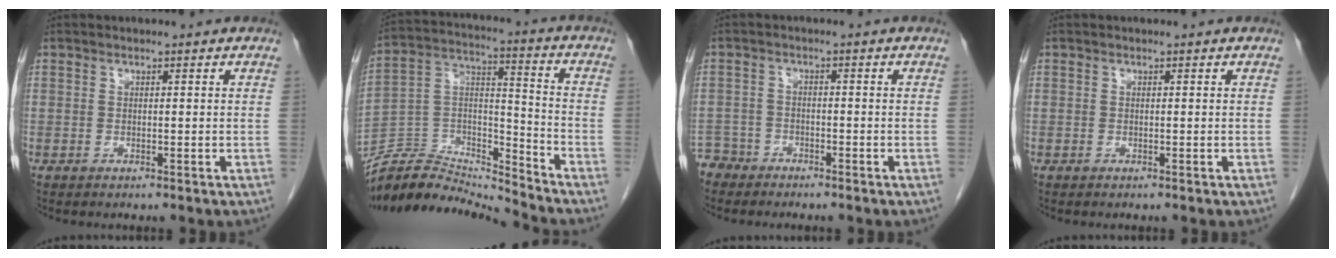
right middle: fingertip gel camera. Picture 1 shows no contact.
{"total": 13.5, "force": [-13.4, -0.1, 0.7], "torque": [-0.015, 0.052, -0.258]}
{"total": 3.5, "force": [-3.1, 1.4, -0.7], "torque": [0.015, 0.002, -0.064]}
{"total": 0.0}